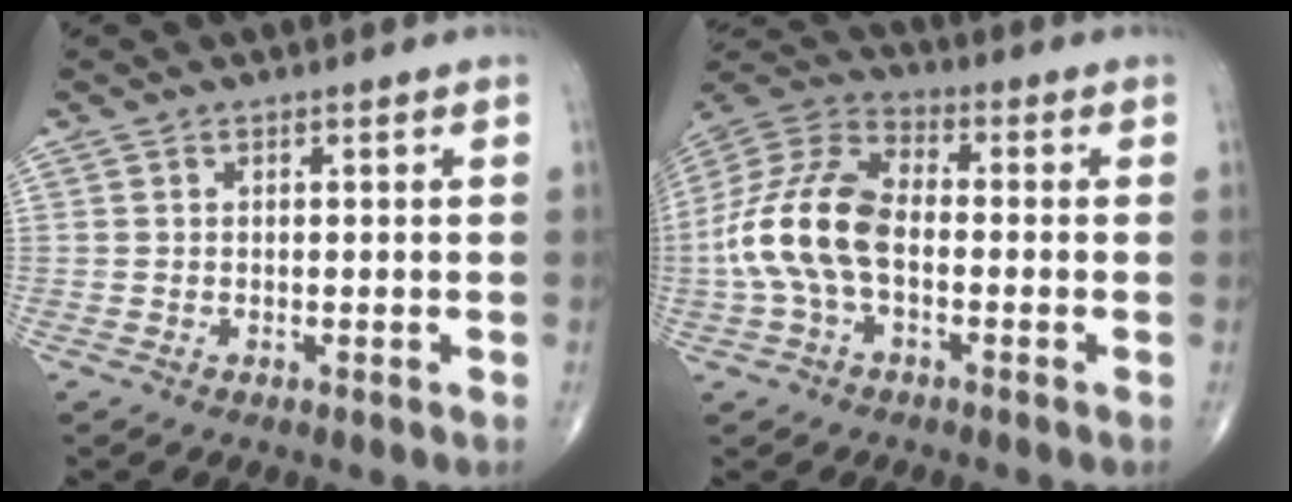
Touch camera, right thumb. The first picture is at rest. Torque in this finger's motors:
{"motor_torque": [0.01, 1.26, 1.81, -0.17, 0.66]}